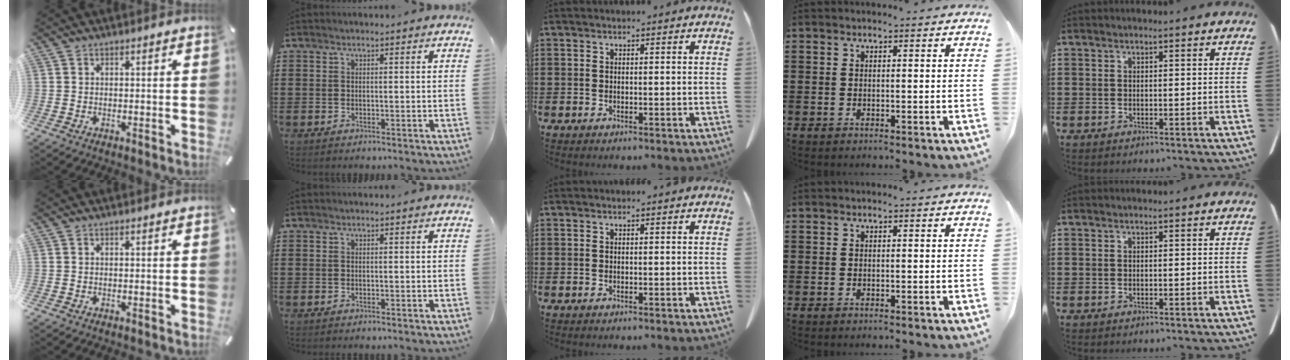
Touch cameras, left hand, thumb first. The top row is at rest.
{}